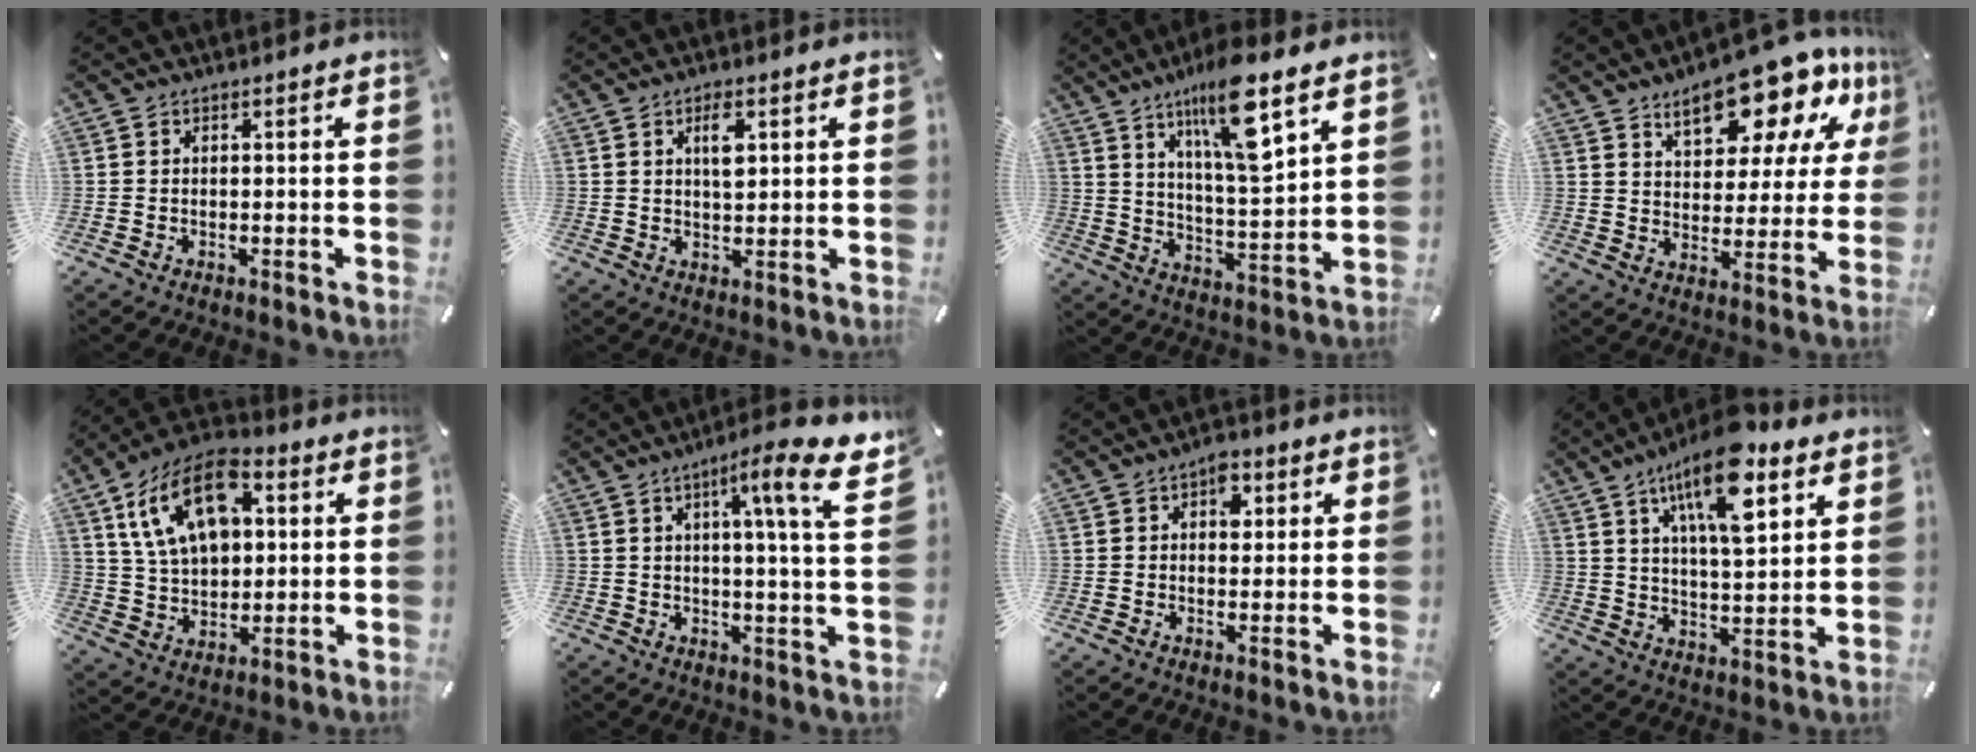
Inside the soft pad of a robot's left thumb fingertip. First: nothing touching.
{"total": 4.5, "force": [1.7, 1.9, 3.8], "torque": [-0.057, -0.004, 0.022]}
{"total": 15.6, "force": [9.9, 3.8, 11.4], "torque": [-0.194, -0.049, 0.161]}
{"total": 17.6, "force": [11.9, 8.2, 10.0], "torque": [-0.145, -0.066, 0.201]}
{"total": 16.6, "force": [6.1, 11.0, 10.8], "torque": [-0.215, -0.009, 0.109]}
{"total": 13.3, "force": [5.9, 1.2, 11.9], "torque": [-0.168, -0.032, 0.081]}
{"total": 4.2, "force": [1.4, 2.8, 2.7], "torque": [-0.019, -0.008, 0.015]}
{"total": 16.0, "force": [9.3, 5.9, 11.6], "torque": [-0.210, -0.031, 0.153]}